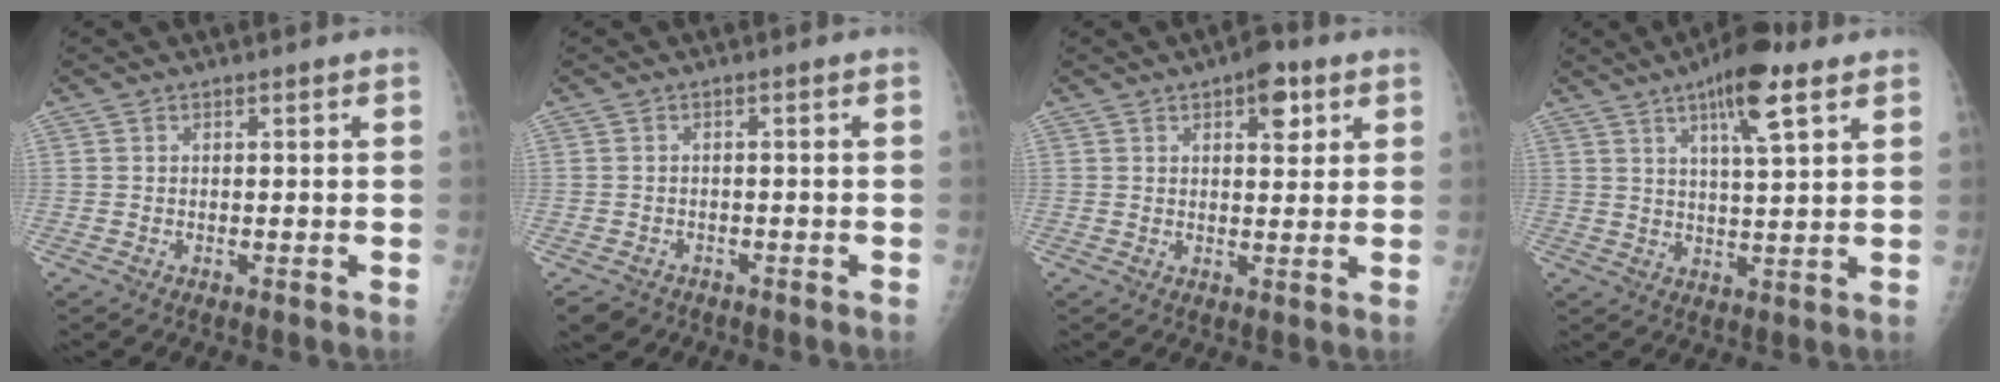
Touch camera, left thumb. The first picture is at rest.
{"total": 4.2, "force": [-3.0, 2.9, 0.6], "torque": [-0.008, 0.016, -0.040]}
{"total": 5.7, "force": [2.9, 2.7, 4.1], "torque": [-0.038, -0.009, 0.034]}
{"total": 10.2, "force": [5.6, 2.2, 8.2], "torque": [-0.128, -0.020, 0.088]}